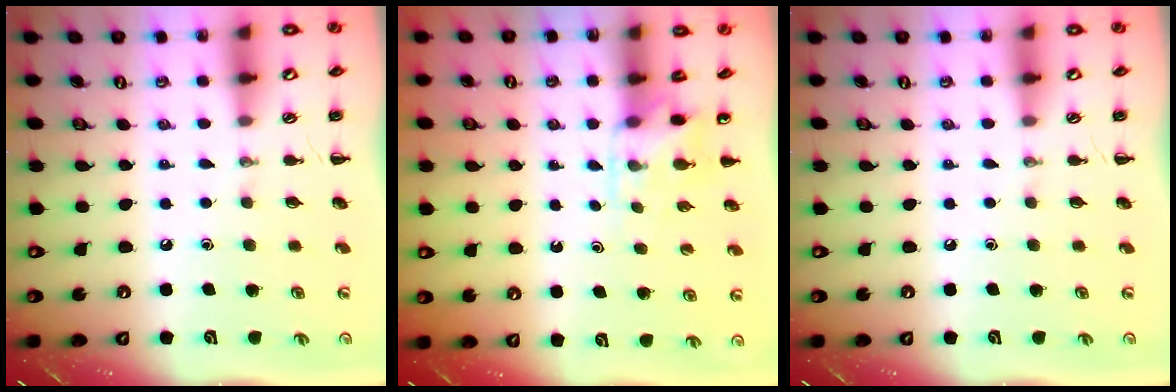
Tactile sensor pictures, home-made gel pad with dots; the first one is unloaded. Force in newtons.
{"total": 3.4, "press": 3.2, "slide": 1.1}
{"total": 0.0}